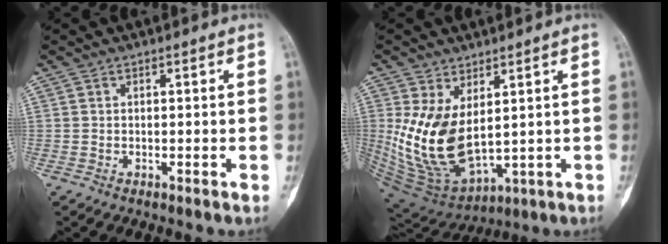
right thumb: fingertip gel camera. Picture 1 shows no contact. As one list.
[{"total": 14.6, "force": [2.6, 8.2, 11.7], "torque": [-0.214, -0.025, 0.080]}]